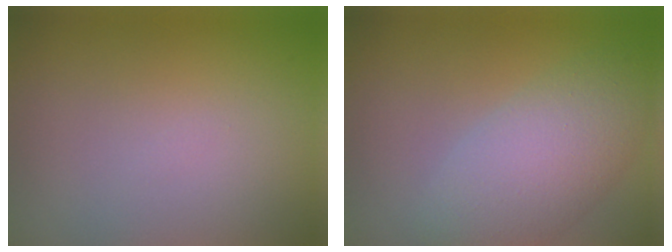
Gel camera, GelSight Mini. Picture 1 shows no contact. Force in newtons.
{"total": 6.4, "press": 6.4, "slide": 0.6}